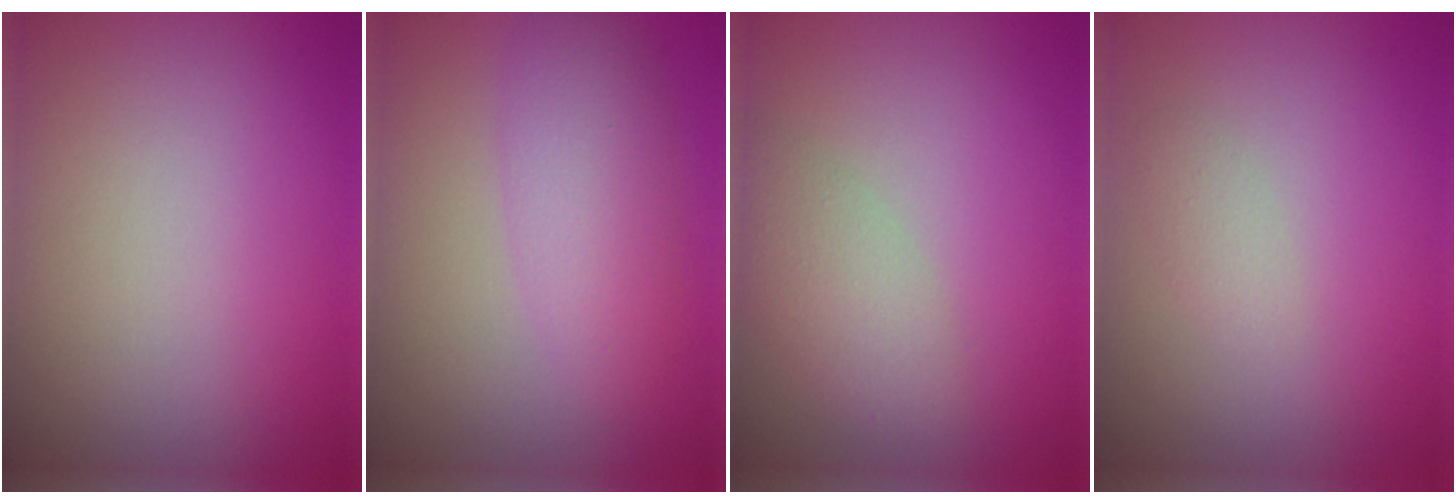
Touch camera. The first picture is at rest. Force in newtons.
{"total": 4.2, "press": 4.2, "slide": 0.1}
{"total": 3.2, "press": 3.2, "slide": 0.1}
{"total": 1.2, "press": 1.2, "slide": 0.1}